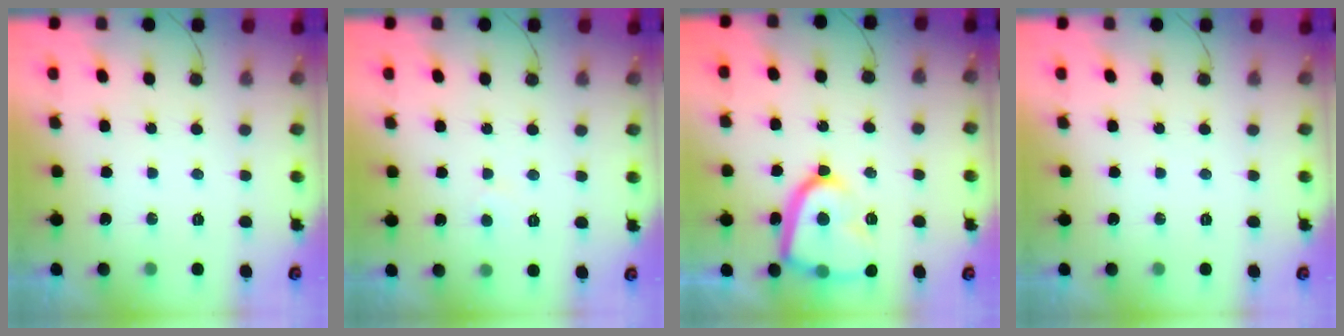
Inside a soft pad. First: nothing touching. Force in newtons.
{"total": 2.8, "press": 2.7, "slide": 0.4}
{"total": 16.8, "press": 16.8, "slide": 1.5}
{"total": 0.0}